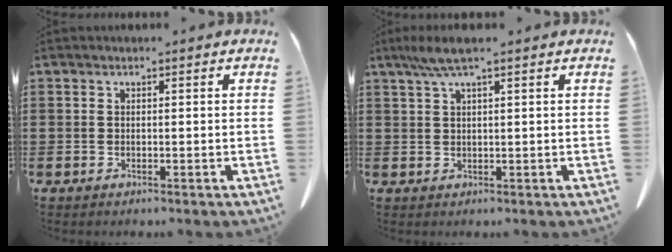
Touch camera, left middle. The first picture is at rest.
{"total": 3.7, "force": [2.0, 0.4, 3.0], "torque": [-0.062, 0.002, 0.037]}